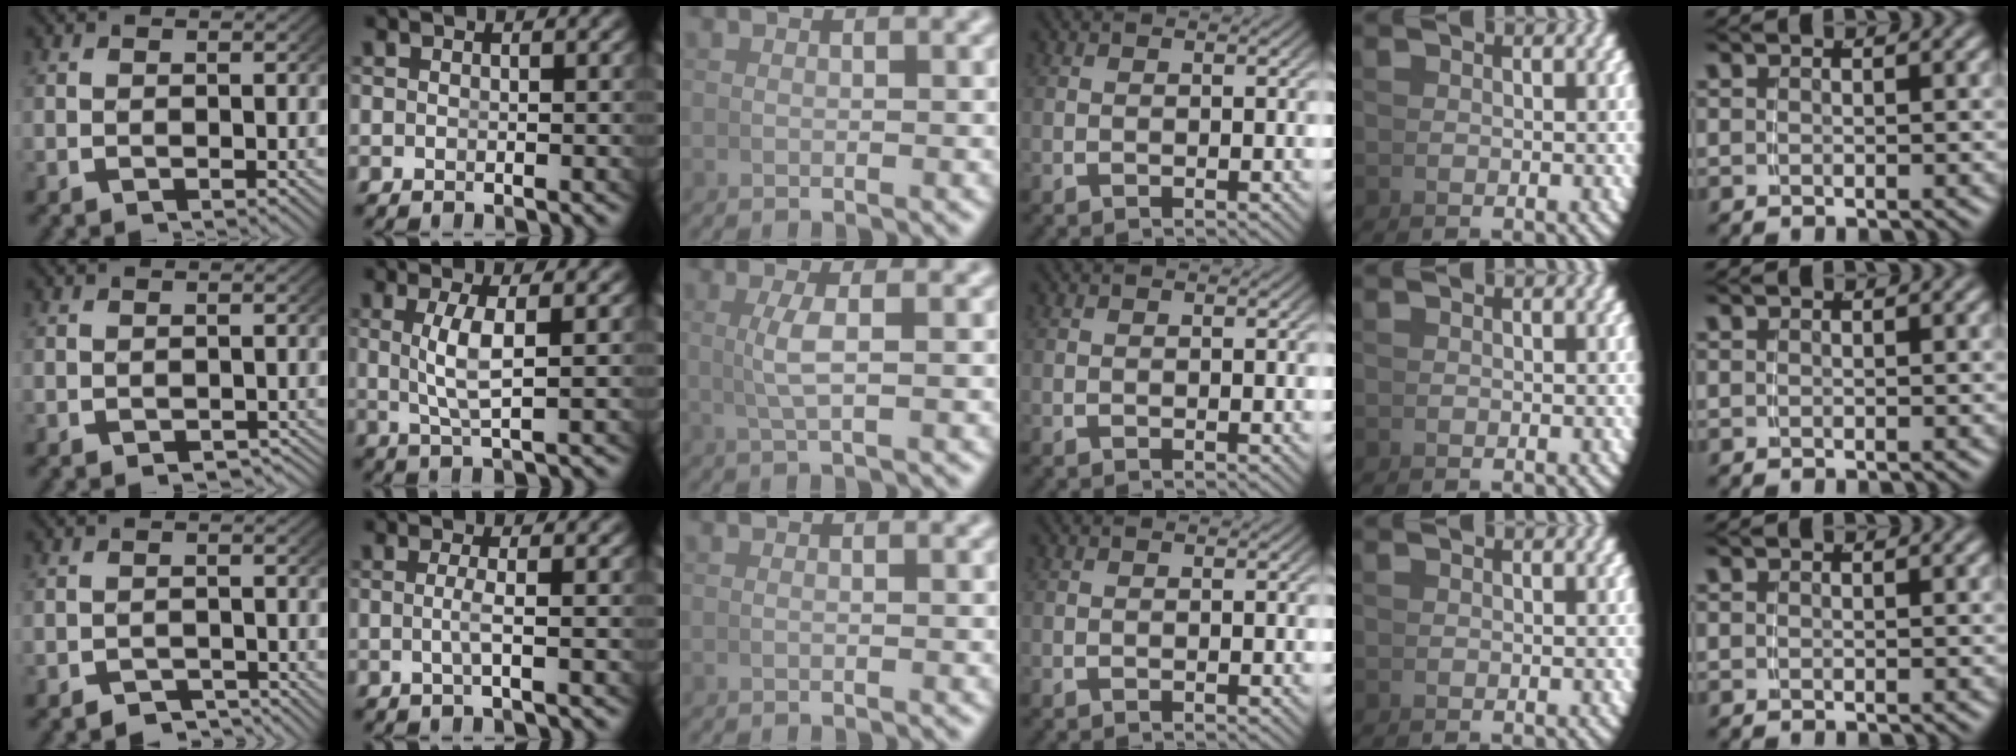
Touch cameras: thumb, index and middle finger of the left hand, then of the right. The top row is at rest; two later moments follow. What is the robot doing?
{"motion": "grasp_and_lifting", "object": "whiteboard"}